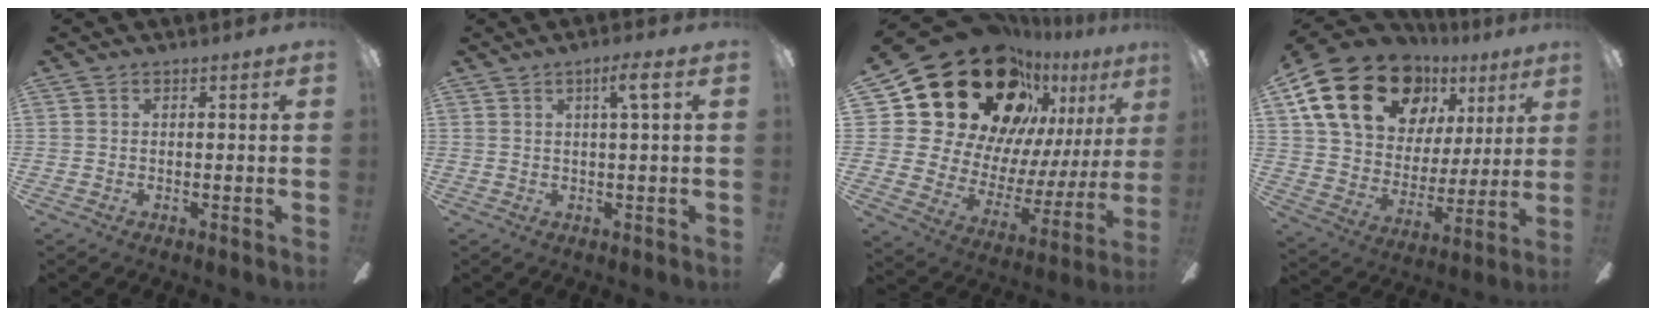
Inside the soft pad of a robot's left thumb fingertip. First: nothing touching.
{"total": 3.6, "force": [1.6, 0.2, 3.2], "torque": [-0.059, -0.001, 0.022]}
{"total": 30.4, "force": [19.7, 17.1, 15.6], "torque": [-0.256, -0.150, 0.383]}
{"total": 23.0, "force": [13.1, 14.8, 11.7], "torque": [-0.220, -0.062, 0.251]}